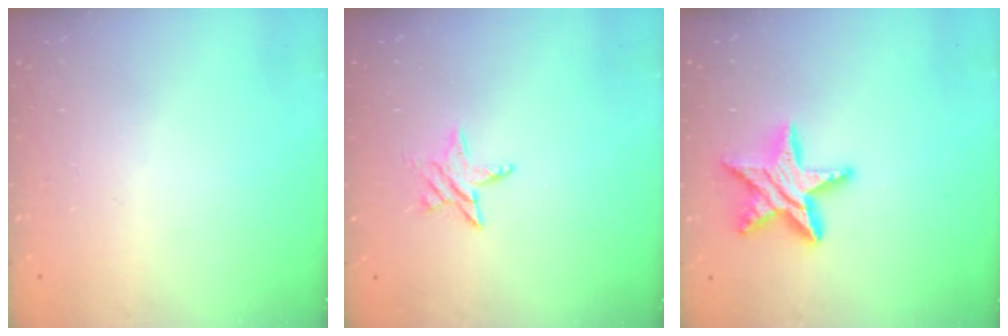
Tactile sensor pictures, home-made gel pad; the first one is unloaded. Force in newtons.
{"total": 6.2, "press": 6.2, "slide": 0.4}
{"total": 13.2, "press": 13.2, "slide": 0.6}